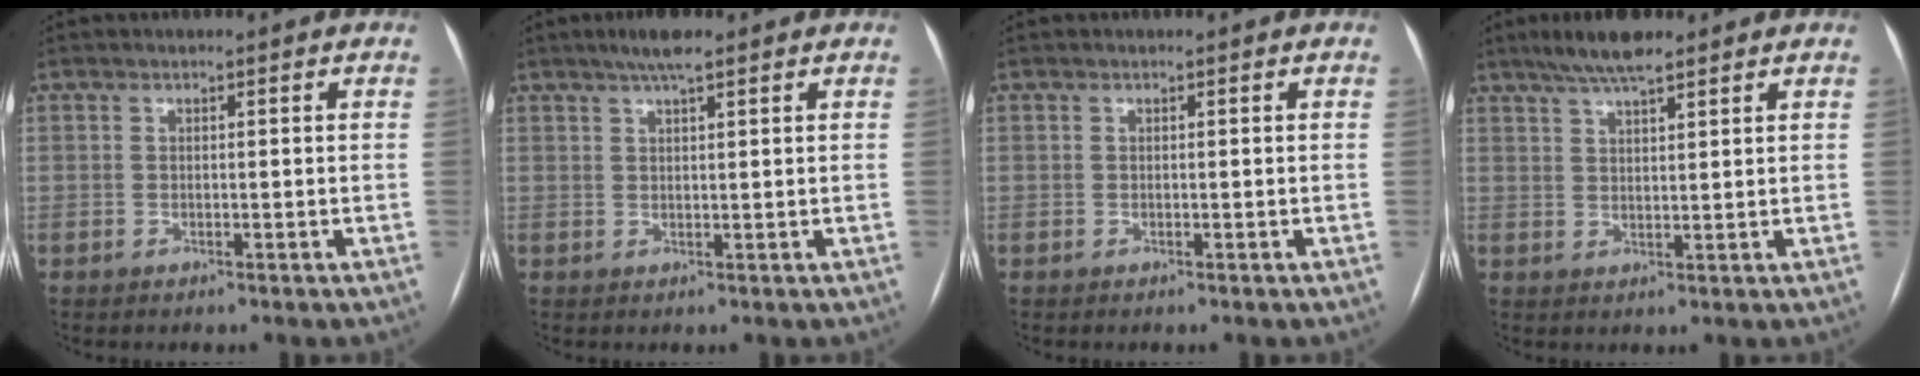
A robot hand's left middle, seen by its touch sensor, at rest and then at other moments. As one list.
[{"total": 4.0, "force": [2.8, 0.5, 2.8], "torque": [-0.052, 0.012, 0.049]}, {"total": 0.0}, {"total": 6.3, "force": [4.8, 1.0, 3.9], "torque": [-0.073, 0.016, 0.085]}]